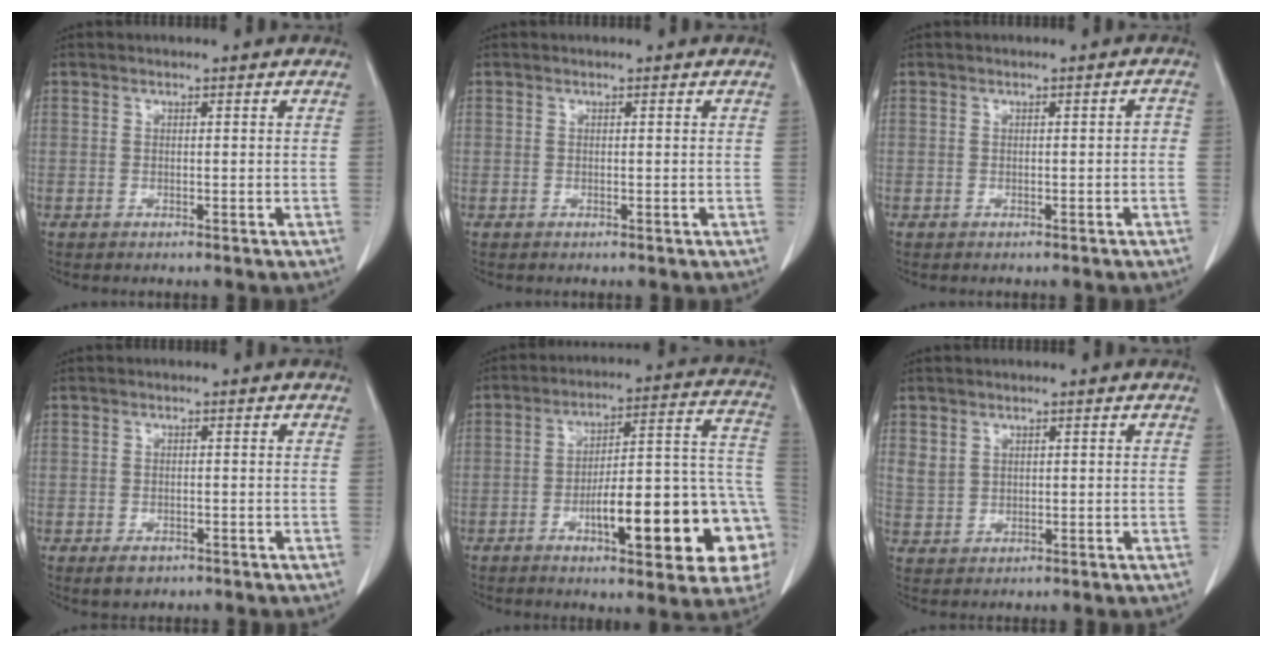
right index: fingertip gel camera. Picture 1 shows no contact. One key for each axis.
{"total": 0.0}
{"total": 1.1, "fx": -0.4, "fy": 0.5, "fz": 0.9, "tx": -0.006, "ty": 0.004, "tz": -0.006}
{"total": 2.3, "fx": -1.4, "fy": 1.4, "fz": 1.1, "tx": -0.019, "ty": -0.001, "tz": -0.013}
{"total": 21.6, "fx": -6.9, "fy": 4.8, "fz": 19.9, "tx": -0.192, "ty": 0.036, "tz": -0.085}
{"total": 2.7, "fx": 1.4, "fy": 2.1, "fz": 0.8, "tx": -0.015, "ty": 0.001, "tz": 0.037}